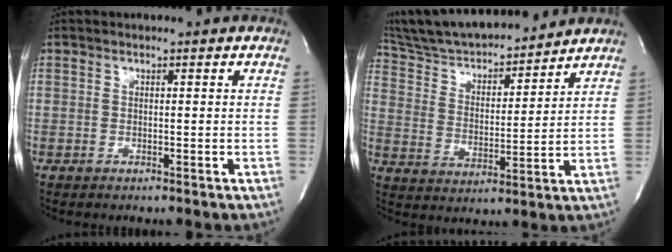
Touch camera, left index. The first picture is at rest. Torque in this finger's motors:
{"motor_torque": [0.06, -0.22, 0.51, 0.07]}